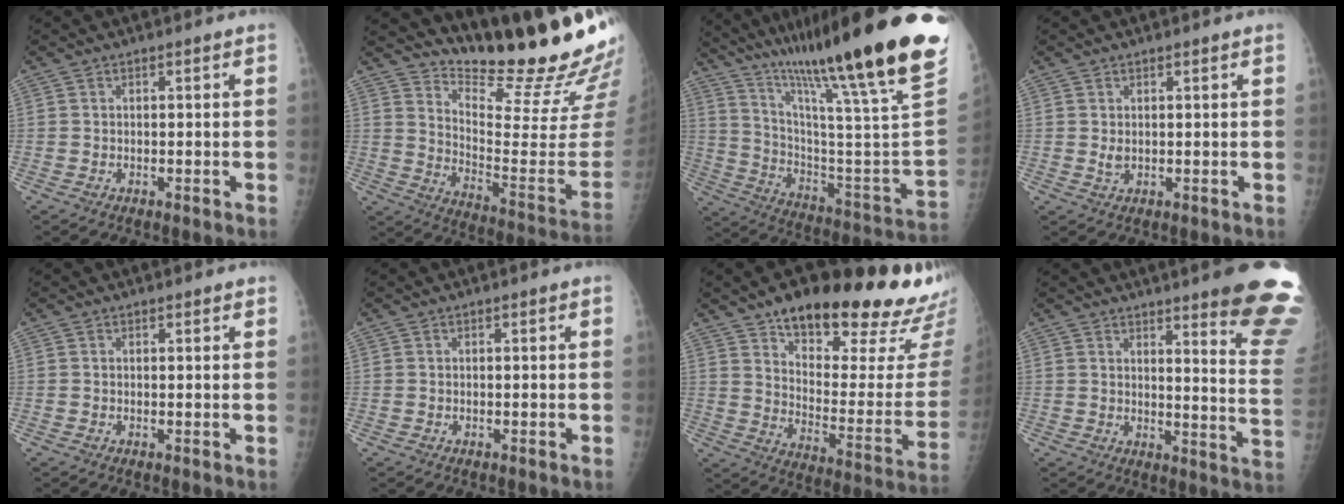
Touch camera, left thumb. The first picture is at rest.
{"total": 22.8, "force": [20.1, 2.7, 10.4], "torque": [-0.127, -0.182, 0.283]}
{"total": 37.2, "force": [26.8, 3.4, 25.5], "torque": [-0.327, -0.132, 0.402]}
{"total": 2.0, "force": [0.9, 0.9, 1.5], "torque": [-0.025, -0.008, 0.020]}
{"total": 1.0, "force": [0.9, 0.3, 0.3], "torque": [-0.003, -0.002, 0.012]}
{"total": 0.0}
{"total": 28.3, "force": [20.2, 9.1, 17.6], "torque": [-0.206, -0.088, 0.285]}
{"total": 17.3, "force": [12.9, 1.3, 11.4], "torque": [-0.113, -0.108, 0.150]}